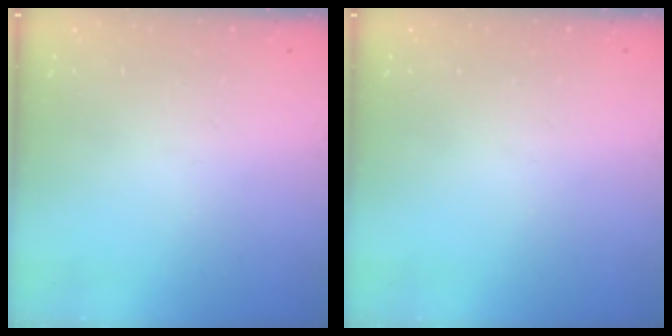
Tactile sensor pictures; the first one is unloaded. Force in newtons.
{"total": 0.0}